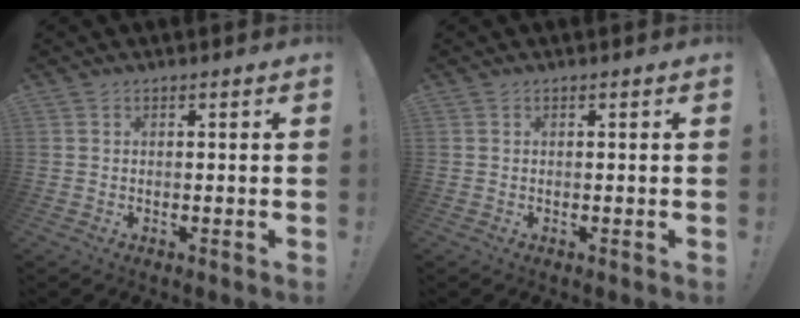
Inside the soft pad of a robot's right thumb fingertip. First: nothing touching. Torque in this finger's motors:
{"motor_torque": [0.00, 0.00, 0.00, 0.00, 0.05]}